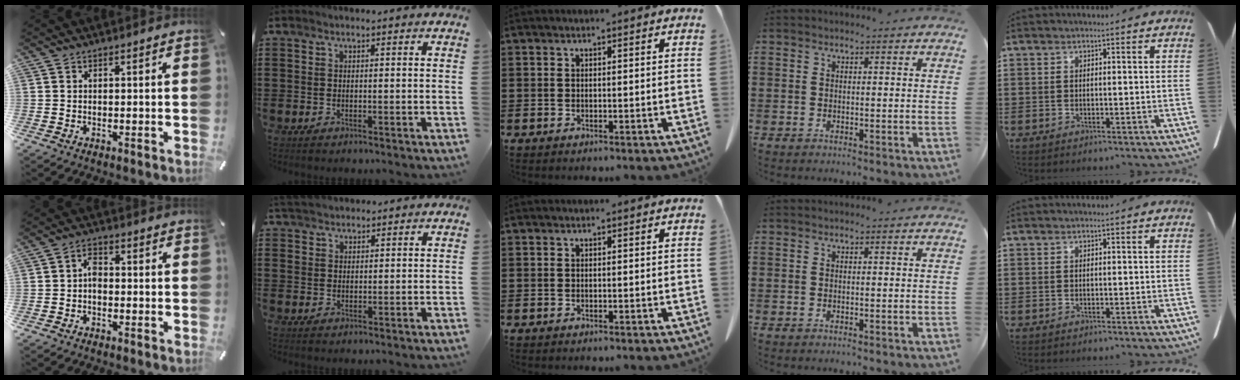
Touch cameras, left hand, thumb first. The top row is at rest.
{"thumb": {"total": 3.2, "force": [-0.8, 2.1, 2.3], "torque": [-0.050, 0.006, -0.016]}, "index": {"total": 3.0, "force": [2.7, 1.3, 0.2], "torque": [-0.013, 0.002, 0.053]}}